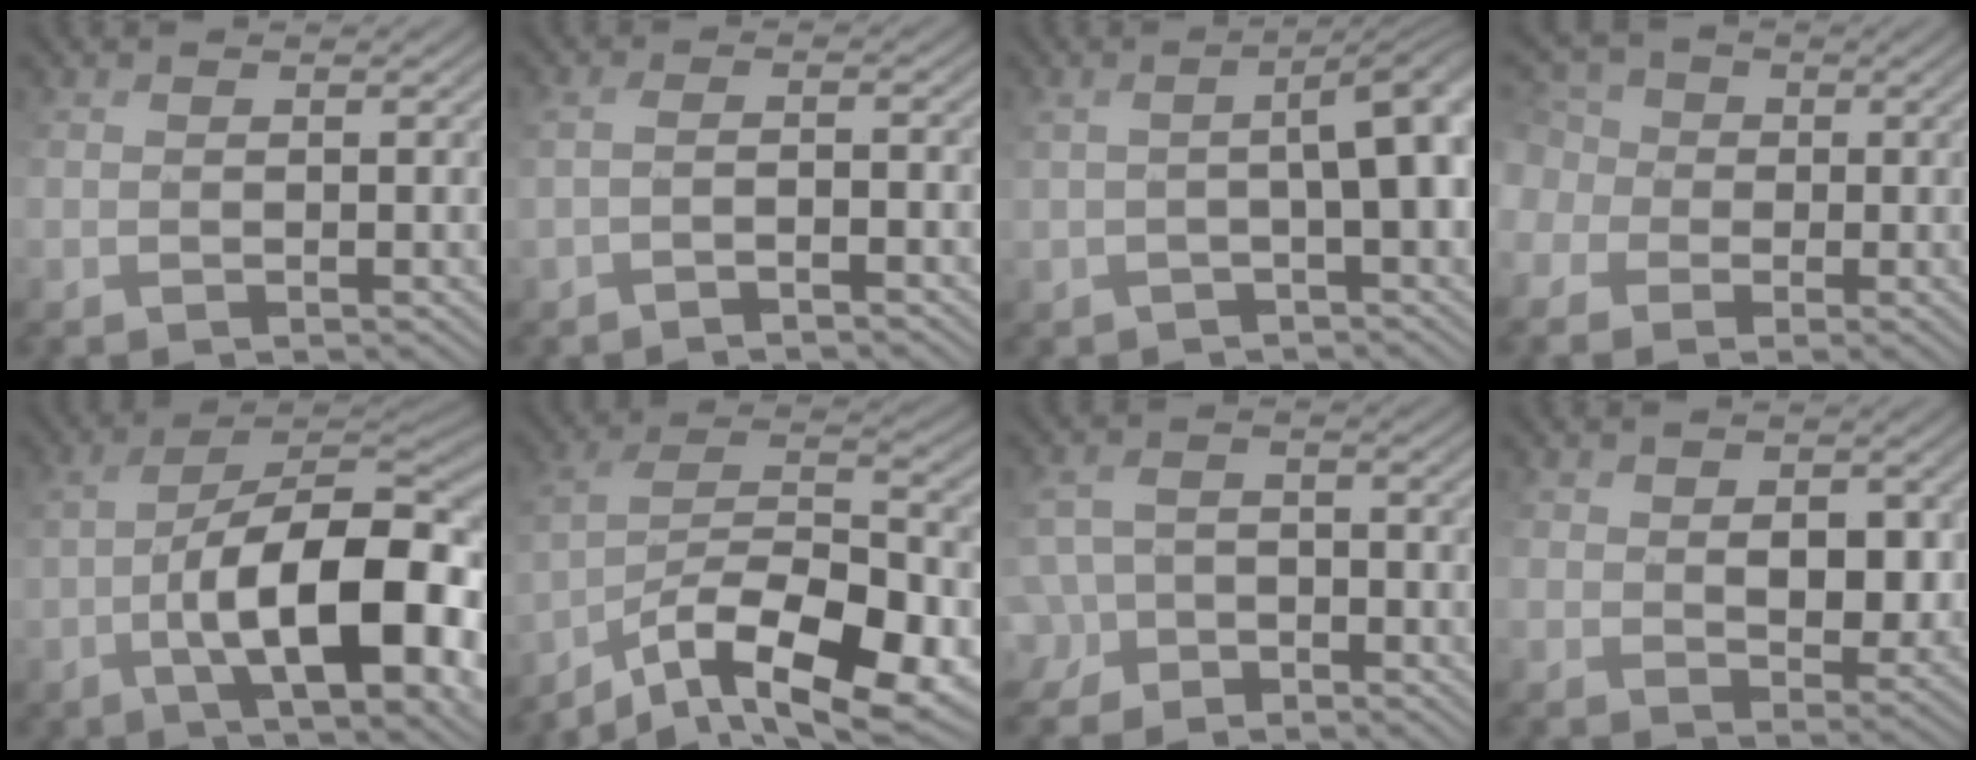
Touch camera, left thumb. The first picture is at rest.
{"total": 2.2, "force": [-1.7, -0.2, 1.4], "torque": [-0.024, 0.021, -0.035]}
{"total": 4.9, "force": [-0.2, 1.0, 4.8], "torque": [-0.047, 0.011, -0.001]}
{"total": 5.7, "force": [-0.4, 5.4, 1.8], "torque": [-0.087, 0.006, -0.010]}
{"total": 15.1, "force": [-4.8, 5.8, 13.0], "torque": [-0.192, 0.011, -0.067]}
{"total": 14.6, "force": [-10.1, 5.5, 8.9], "torque": [-0.184, -0.023, -0.150]}
{"total": 3.1, "force": [-2.5, 1.7, -1.0], "torque": [0.012, 0.007, -0.051]}
{"total": 4.9, "force": [1.4, 3.9, 2.7], "torque": [-0.064, -0.008, 0.038]}